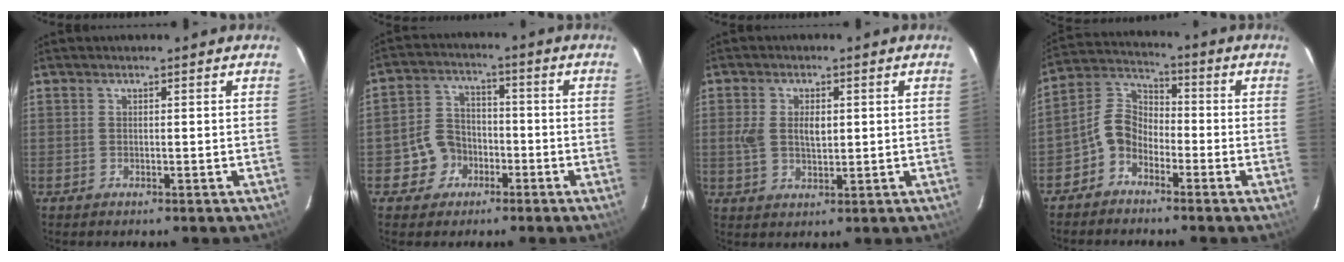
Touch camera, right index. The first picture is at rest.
{"total": 7.1, "force": [-3.2, 6.2, 1.6], "torque": [-0.045, 0.031, -0.046]}
{"total": 5.1, "force": [0.5, 2.9, 4.2], "torque": [-0.084, 0.004, 0.008]}
{"total": 6.7, "force": [-4.2, 4.5, 2.7], "torque": [-0.057, 0.024, -0.091]}